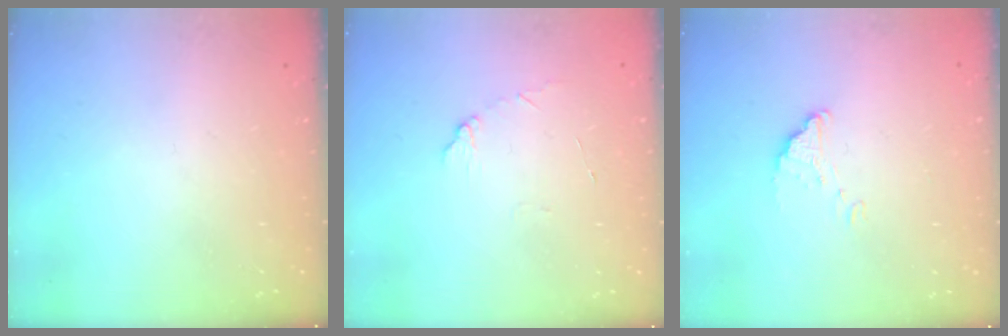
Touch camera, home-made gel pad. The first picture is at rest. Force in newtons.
{"total": 5.8, "press": 5.7, "slide": 0.5}
{"total": 1.6, "press": 1.6, "slide": 0.1}